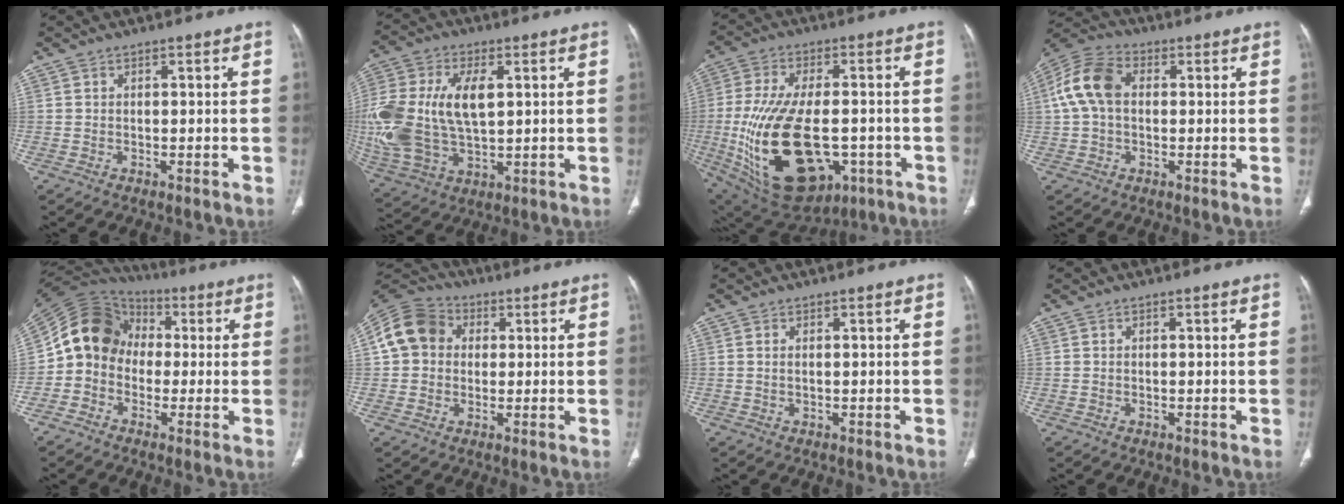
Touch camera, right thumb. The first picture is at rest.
{"total": 21.9, "force": [2.4, 12.4, 17.9], "torque": [-0.416, -0.002, 0.049]}
{"total": 25.4, "force": [-5.2, 13.9, 20.6], "torque": [-0.427, -0.015, -0.054]}
{"total": 10.3, "force": [1.1, 7.0, 7.4], "torque": [-0.159, 0.031, 0.014]}
{"total": 12.8, "force": [-0.2, 11.0, 6.5], "torque": [-0.105, 0.042, -0.021]}
{"total": 11.1, "force": [1.9, 9.6, 5.3], "torque": [-0.092, 0.022, 0.022]}
{"total": 0.7, "force": [0.2, 0.4, 0.6], "torque": [-0.018, 0.003, 0.006]}
{"total": 0.0}